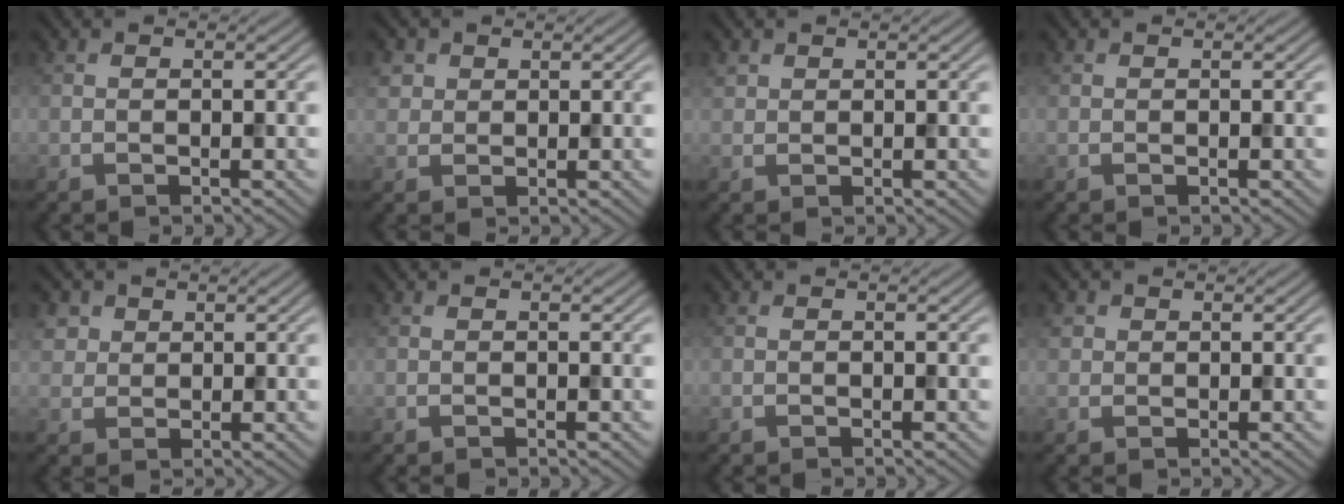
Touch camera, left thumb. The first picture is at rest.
{"total": 2.2, "force": [1.0, 1.9, 0.6], "torque": [-0.019, 0.000, 0.020]}
{"total": 1.1, "force": [0.8, 0.8, 0.2], "torque": [-0.006, 0.001, 0.019]}
{"total": 0.0}
{"total": 2.7, "force": [1.3, 2.3, 0.7], "torque": [-0.027, -0.003, 0.030]}
{"total": 0.0}
{"total": 0.0}
{"total": 1.4, "force": [0.6, 1.2, 0.3], "torque": [-0.008, 0.000, 0.011]}